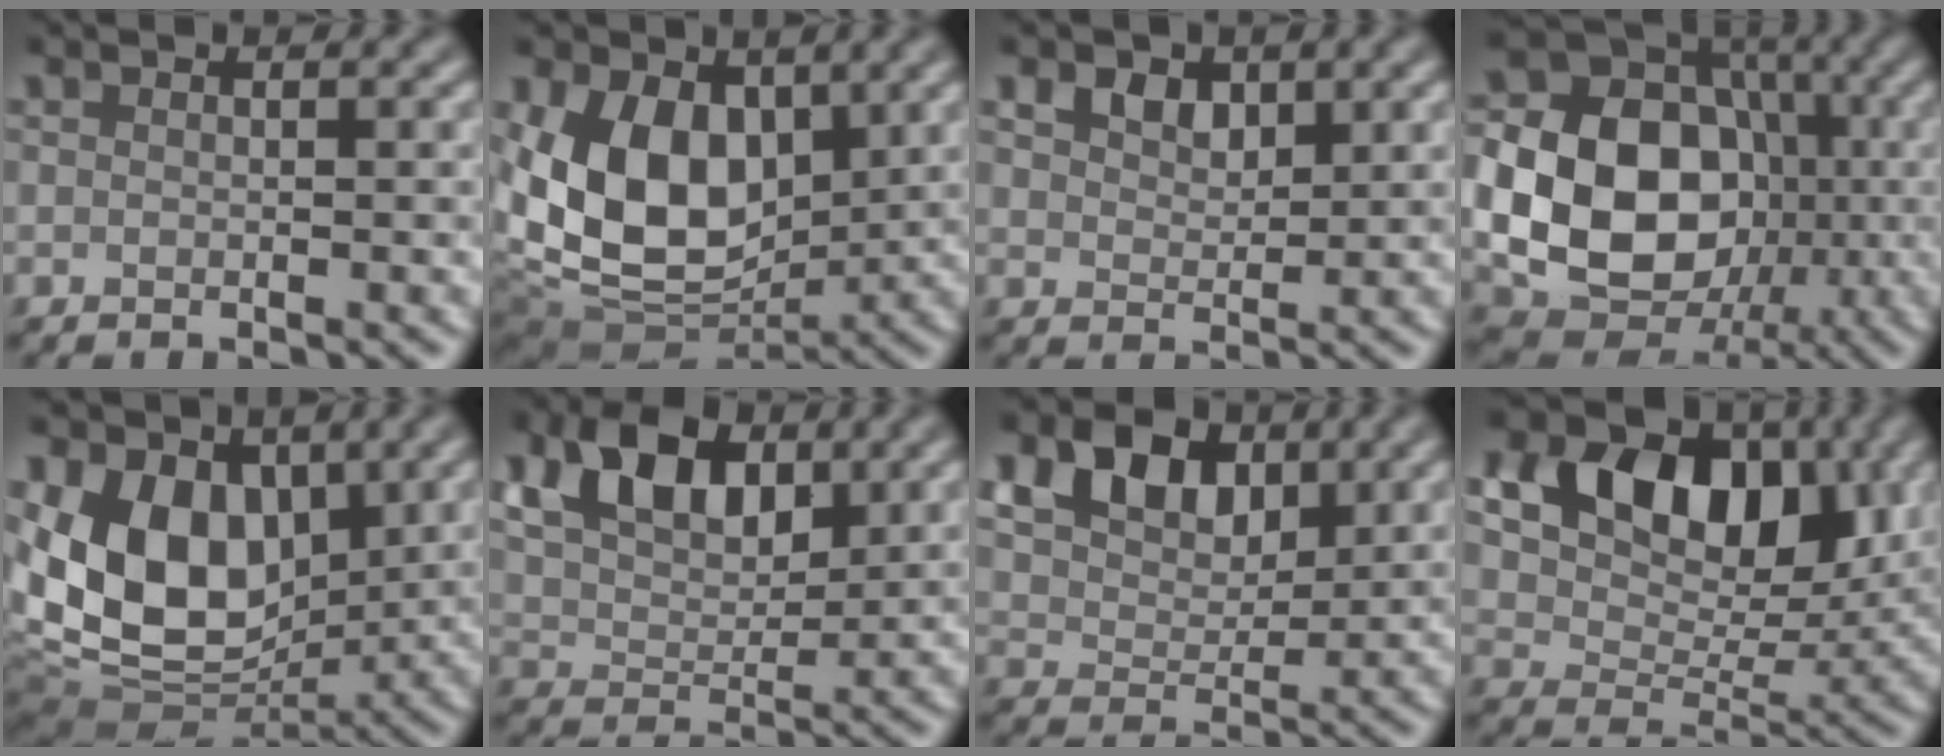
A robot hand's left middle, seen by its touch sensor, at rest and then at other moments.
{"total": 10.0, "force": [1.7, 6.6, 7.2], "torque": [-0.153, -0.021, 0.033]}
{"total": 2.7, "force": [1.6, 1.7, 1.2], "torque": [-0.030, -0.002, 0.030]}
{"total": 18.7, "force": [-1.8, 16.1, 9.4], "torque": [-0.188, 0.003, -0.056]}
{"total": 11.4, "force": [1.7, 7.7, 8.3], "torque": [-0.159, -0.011, 0.022]}
{"total": 7.3, "force": [3.2, 4.5, 4.7], "torque": [-0.099, 0.003, 0.055]}
{"total": 8.4, "force": [4.0, 5.7, 4.7], "torque": [-0.102, 0.019, 0.067]}
{"total": 13.3, "force": [5.1, 9.0, 8.5], "torque": [-0.138, 0.024, 0.082]}